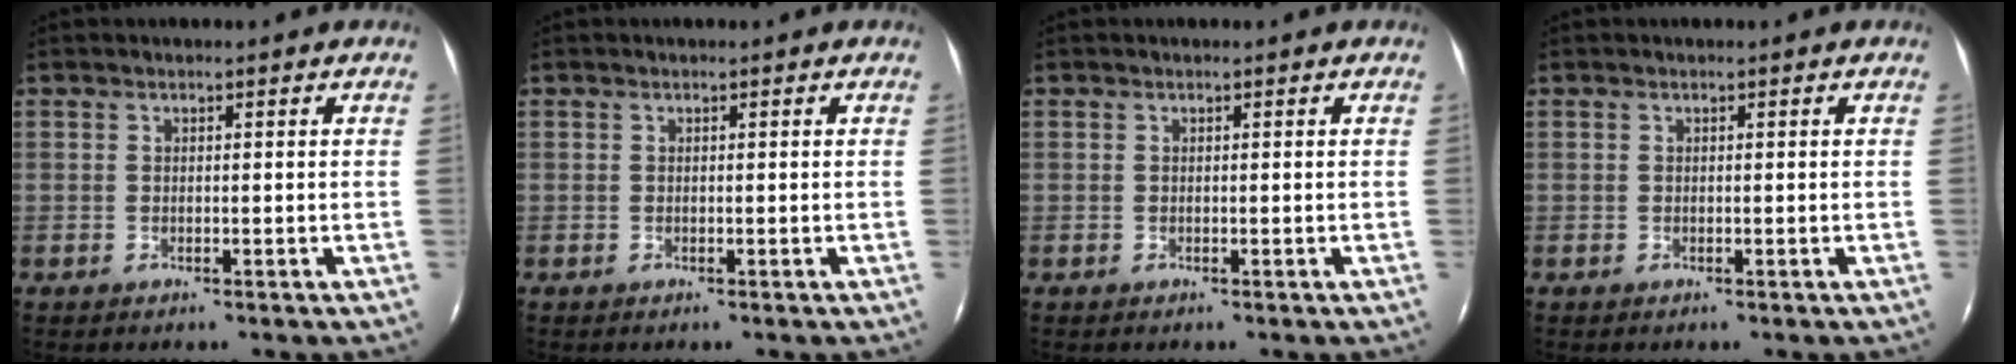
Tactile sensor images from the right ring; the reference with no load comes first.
{"total": 0.0}
{"total": 0.0}
{"total": 0.0}